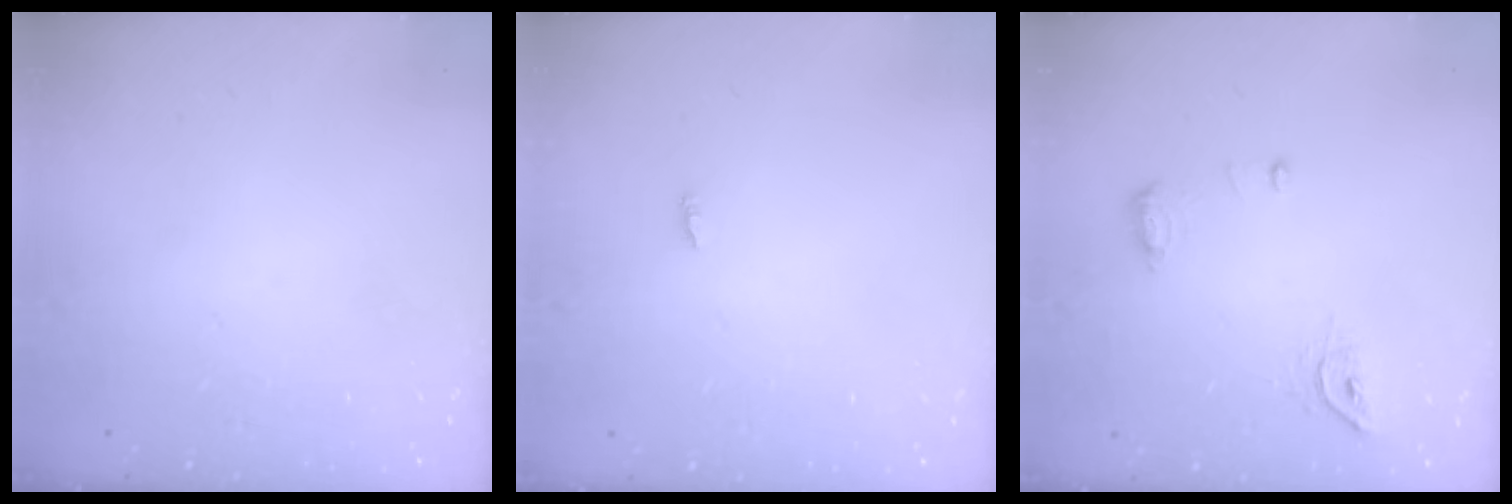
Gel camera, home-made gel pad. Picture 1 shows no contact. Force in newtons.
{"total": 1.8, "press": 1.8, "slide": 0.2}
{"total": 7.9, "press": 7.8, "slide": 1.3}